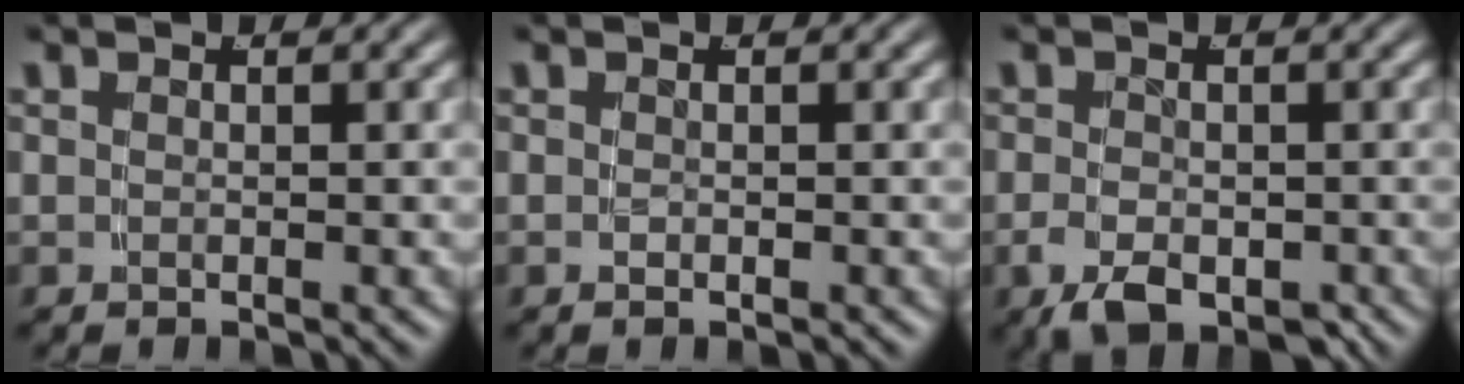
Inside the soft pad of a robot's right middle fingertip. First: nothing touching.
{"total": 0.7, "force": [-0.5, -0.4, 0.2], "torque": [-0.007, -0.004, -0.003]}
{"total": 4.8, "force": [-2.5, 2.5, 3.2], "torque": [-0.058, -0.035, -0.025]}